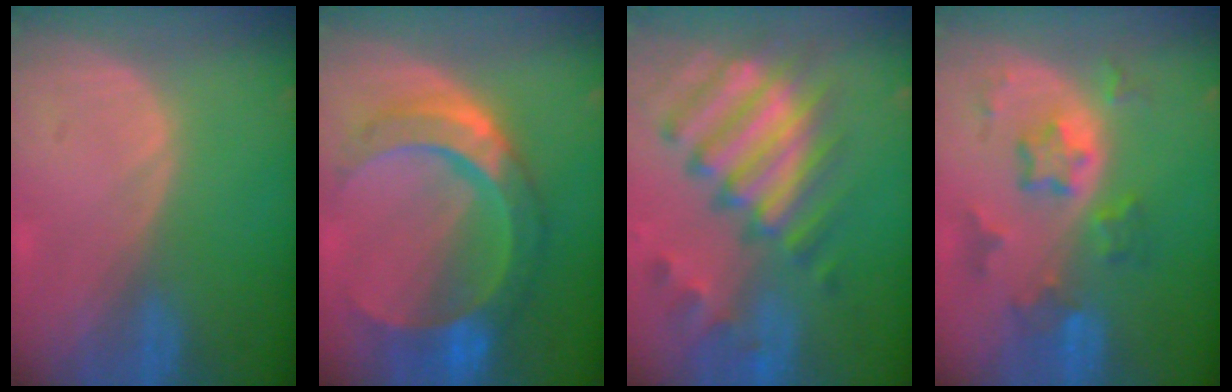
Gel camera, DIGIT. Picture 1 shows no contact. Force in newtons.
{"total": 10.4, "press": 10.4, "slide": 1.1}
{"total": 12.5, "press": 10.8, "slide": 6.3}
{"total": 7.3, "press": 6.5, "slide": 3.2}